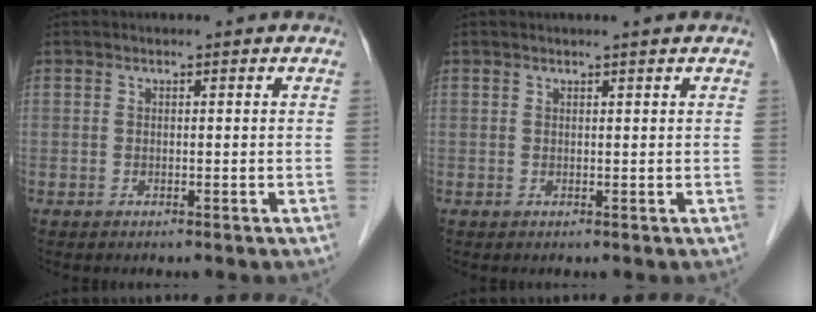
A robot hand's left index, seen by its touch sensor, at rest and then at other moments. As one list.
[{"total": 0.8, "force": [0.6, -0.3, 0.4], "torque": [-0.015, -0.004, 0.018]}]